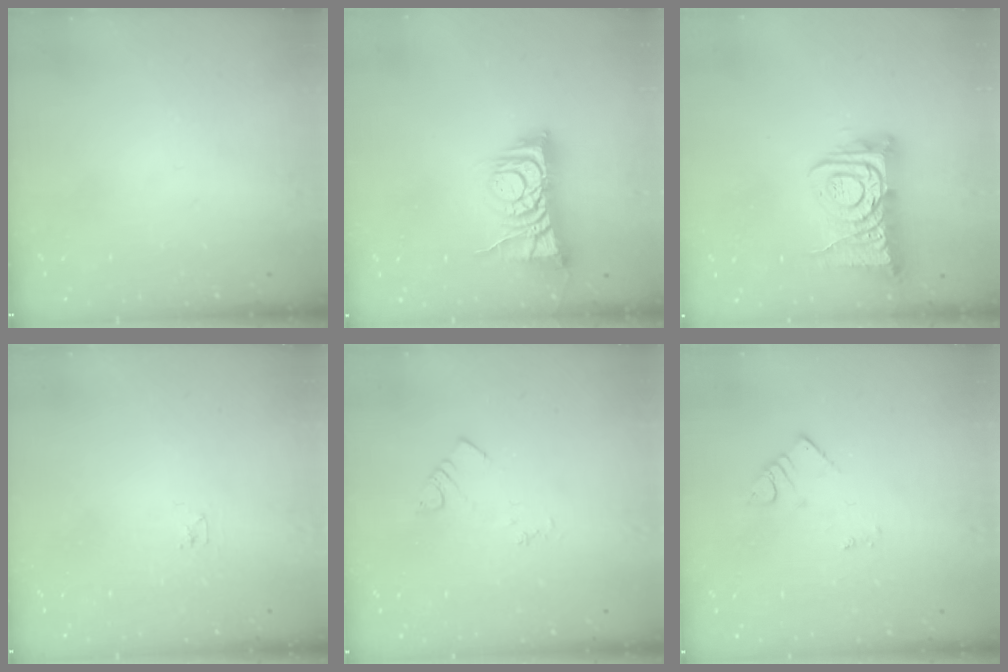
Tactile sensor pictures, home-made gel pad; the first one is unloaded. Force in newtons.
{"total": 9.2, "press": 9.2, "slide": 0.7}
{"total": 11.5, "press": 11.4, "slide": 1.7}
{"total": 2.4, "press": 2.4, "slide": 0.3}
{"total": 2.9, "press": 2.8, "slide": 0.4}
{"total": 3.8, "press": 3.7, "slide": 0.5}